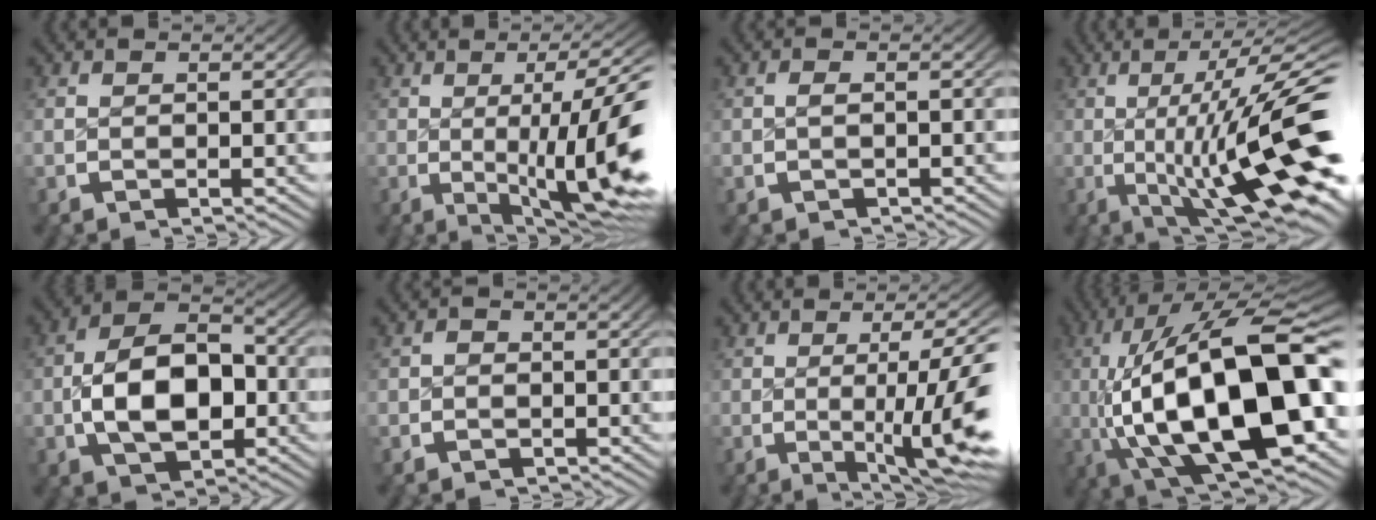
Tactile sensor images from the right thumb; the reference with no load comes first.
{"total": 11.1, "force": [-1.7, 4.6, 10.0], "torque": [-0.145, -0.010, -0.020]}
{"total": 0.0}
{"total": 13.9, "force": [-1.4, 5.7, 12.6], "torque": [-0.201, -0.021, -0.006]}
{"total": 9.5, "force": [-1.1, 6.3, 7.1], "torque": [-0.142, -0.020, -0.004]}
{"total": 0.8, "force": [-0.4, 0.5, -0.4], "torque": [0.005, 0.000, -0.010]}
{"total": 9.0, "force": [-2.0, 3.5, 8.0], "torque": [-0.121, -0.008, -0.024]}
{"total": 23.4, "force": [-3.1, 12.2, 19.7], "torque": [-0.377, -0.060, 0.002]}